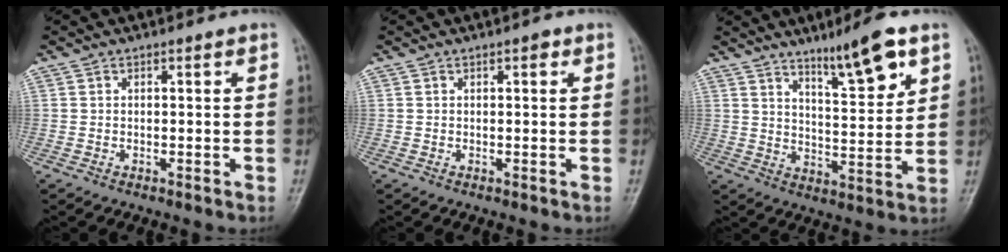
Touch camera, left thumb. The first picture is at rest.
{"total": 0.9, "force": [0.4, 0.4, 0.7], "torque": [-0.005, 0.001, 0.003]}
{"total": 10.4, "force": [6.6, 1.9, 7.8], "torque": [-0.117, -0.045, 0.111]}